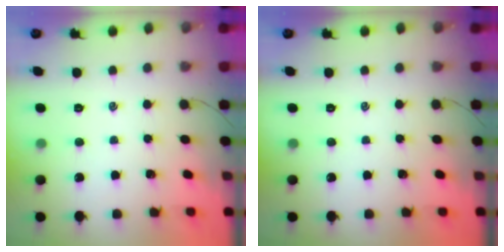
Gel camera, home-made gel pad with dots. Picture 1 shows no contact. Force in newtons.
{"total": 0.0}